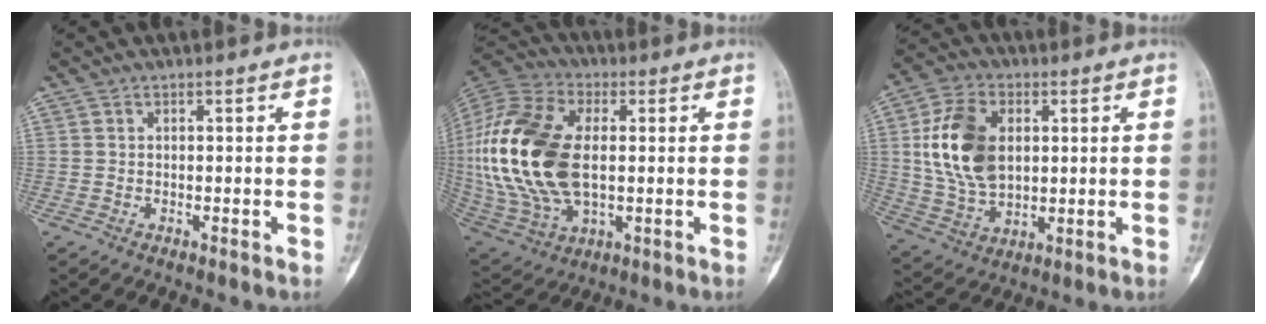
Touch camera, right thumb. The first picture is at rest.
{"total": 26.1, "force": [1.1, 14.9, 21.4], "torque": [-0.474, -0.007, 0.024]}
{"total": 15.2, "force": [2.6, 9.8, 11.4], "torque": [-0.205, -0.003, 0.054]}